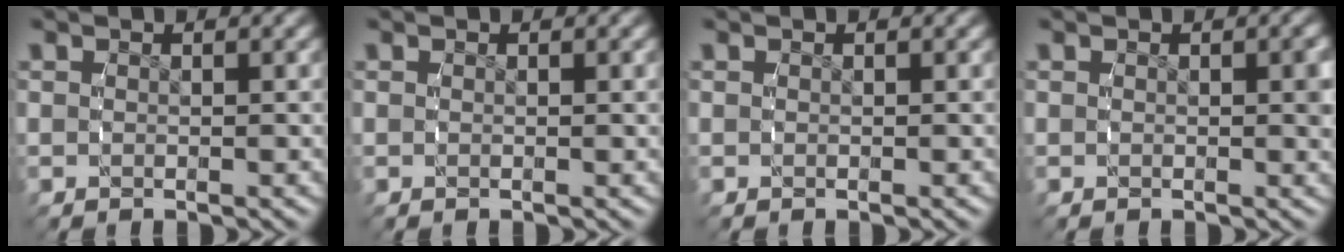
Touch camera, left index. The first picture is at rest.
{"total": 0.0}
{"total": 0.0}
{"total": 0.6, "force": [0.1, 0.2, 0.6], "torque": [-0.004, -0.001, 0.001]}